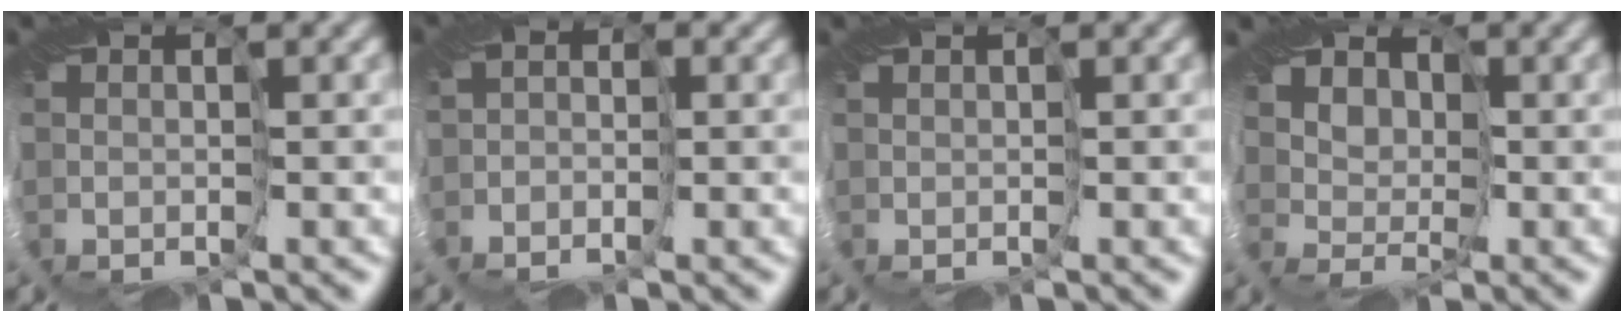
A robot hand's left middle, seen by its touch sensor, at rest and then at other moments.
{"total": 2.6, "force": [-0.3, 2.5, 0.8], "torque": [-0.008, 0.008, -0.011]}
{"total": 0.0}
{"total": 7.8, "force": [2.5, 5.4, 5.1], "torque": [-0.067, 0.023, 0.007]}